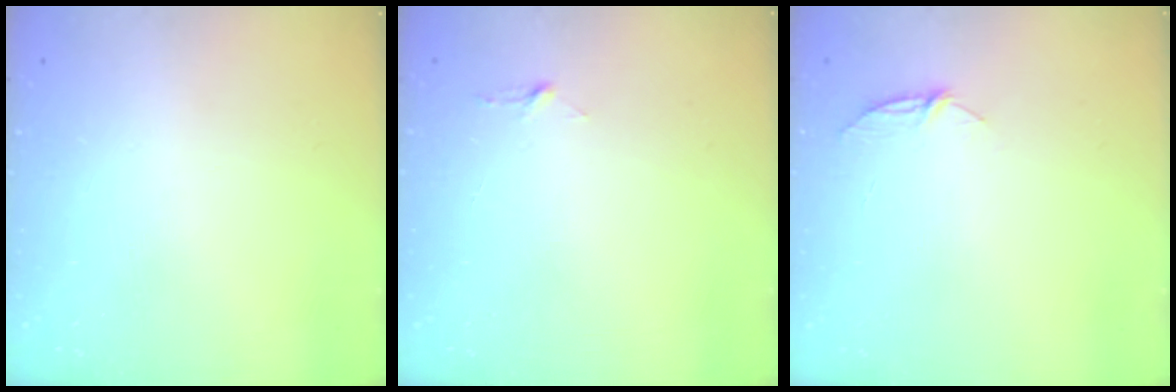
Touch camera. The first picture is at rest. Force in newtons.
{"total": 2.9, "press": 2.9, "slide": 0.3}
{"total": 4.9, "press": 4.8, "slide": 0.6}